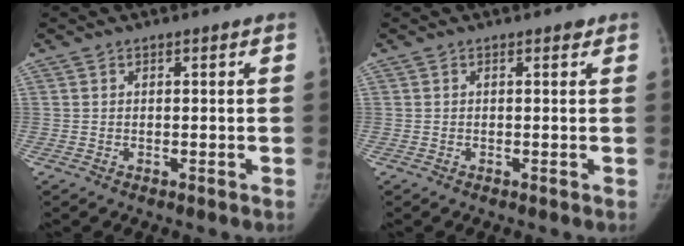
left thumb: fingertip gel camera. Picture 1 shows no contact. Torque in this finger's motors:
{"motor_torque": [0.33, 0.21, 0.26, -0.32, 0.05]}